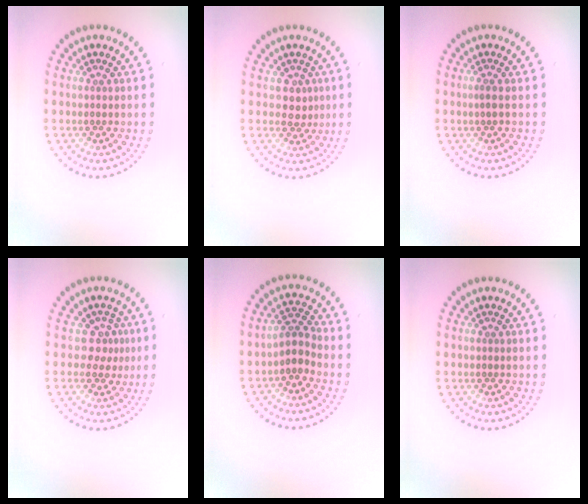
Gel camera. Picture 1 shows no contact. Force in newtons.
{"total": 1.7, "press": 1.4, "slide": 1.0}
{"total": 0.6, "press": 0.3, "slide": 0.5}
{"total": 2.1, "press": 1.4, "slide": 1.6}
{"total": 2.3, "press": 1.8, "slide": 1.3}
{"total": 0.0}